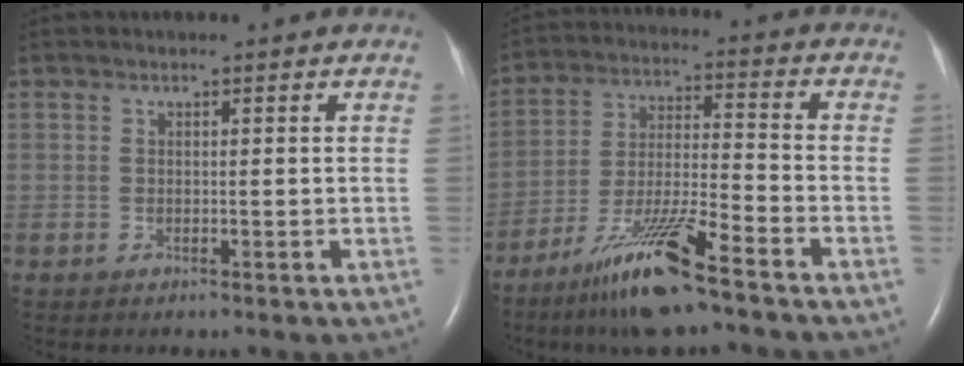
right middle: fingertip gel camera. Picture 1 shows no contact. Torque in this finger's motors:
{"motor_torque": [1.18, -0.96, 0.28, 0.11]}